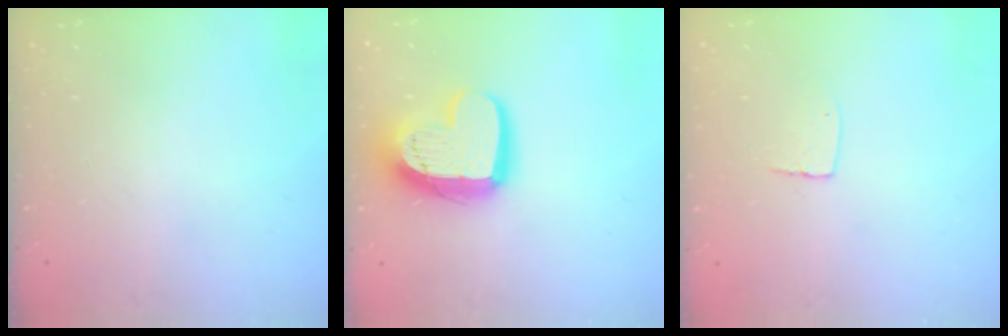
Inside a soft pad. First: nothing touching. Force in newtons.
{"total": 16.0, "press": 16.0, "slide": 1.4}
{"total": 5.3, "press": 5.3, "slide": 0.4}